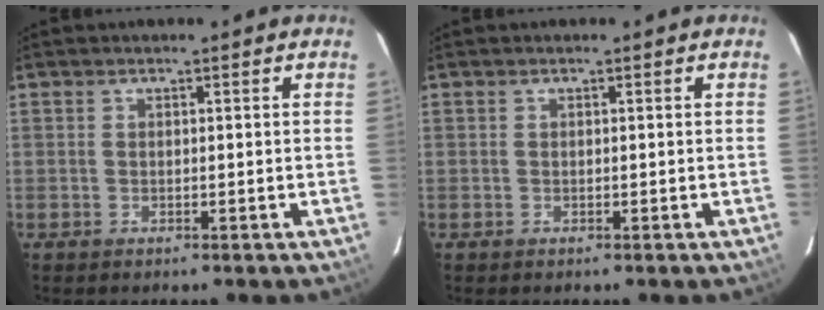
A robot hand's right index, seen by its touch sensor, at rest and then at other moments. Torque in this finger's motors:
{"motor_torque": [0.02, 0.02, 0.00, 0.00]}